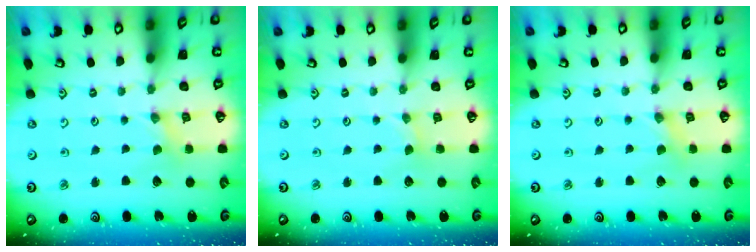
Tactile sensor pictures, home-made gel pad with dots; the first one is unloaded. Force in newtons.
{"total": 0.0}
{"total": 1.6, "press": 1.5, "slide": 0.3}